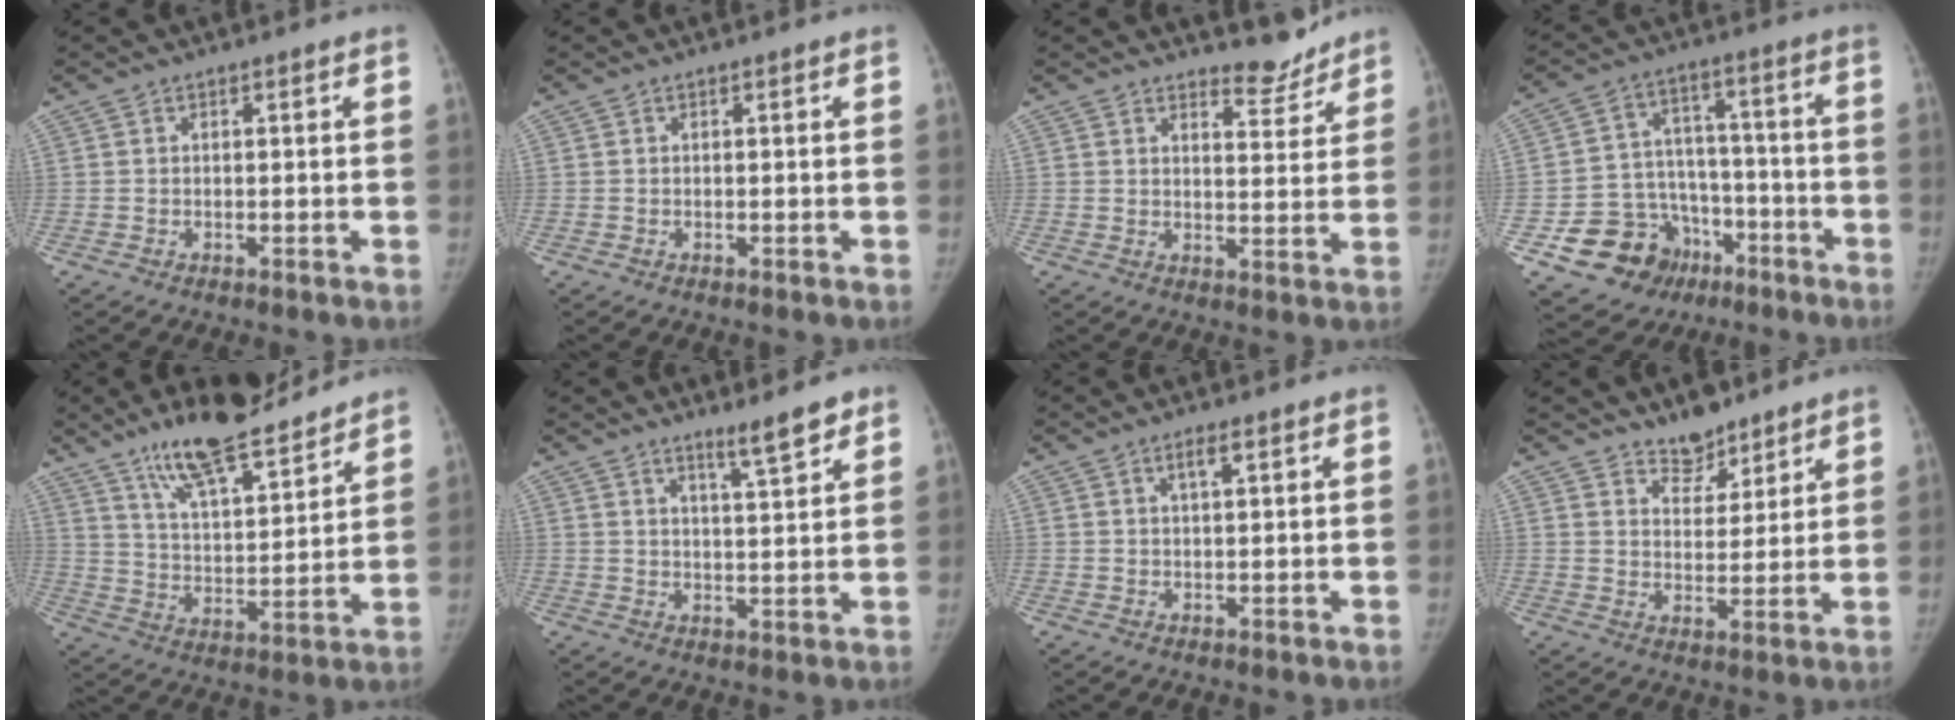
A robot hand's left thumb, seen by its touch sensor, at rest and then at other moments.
{"total": 0.0}
{"total": 5.0, "force": [4.8, 1.4, 0.5], "torque": [0.018, -0.047, 0.066]}
{"total": 14.8, "force": [-7.2, 12.1, 4.5], "torque": [-0.038, 0.085, -0.101]}
{"total": 16.8, "force": [13.1, 4.7, 9.4], "torque": [-0.125, -0.068, 0.224]}
{"total": 5.4, "force": [4.1, 0.5, 3.5], "torque": [-0.041, -0.033, 0.063]}
{"total": 2.3, "force": [1.2, 0.5, 1.9], "torque": [-0.035, -0.001, 0.023]}
{"total": 6.3, "force": [5.2, 3.1, 1.8], "torque": [0.004, -0.040, 0.086]}